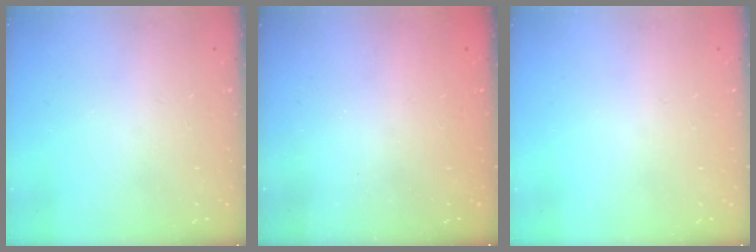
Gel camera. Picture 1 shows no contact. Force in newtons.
{"total": 2.3, "press": 2.1, "slide": 0.8}
{"total": 0.0}